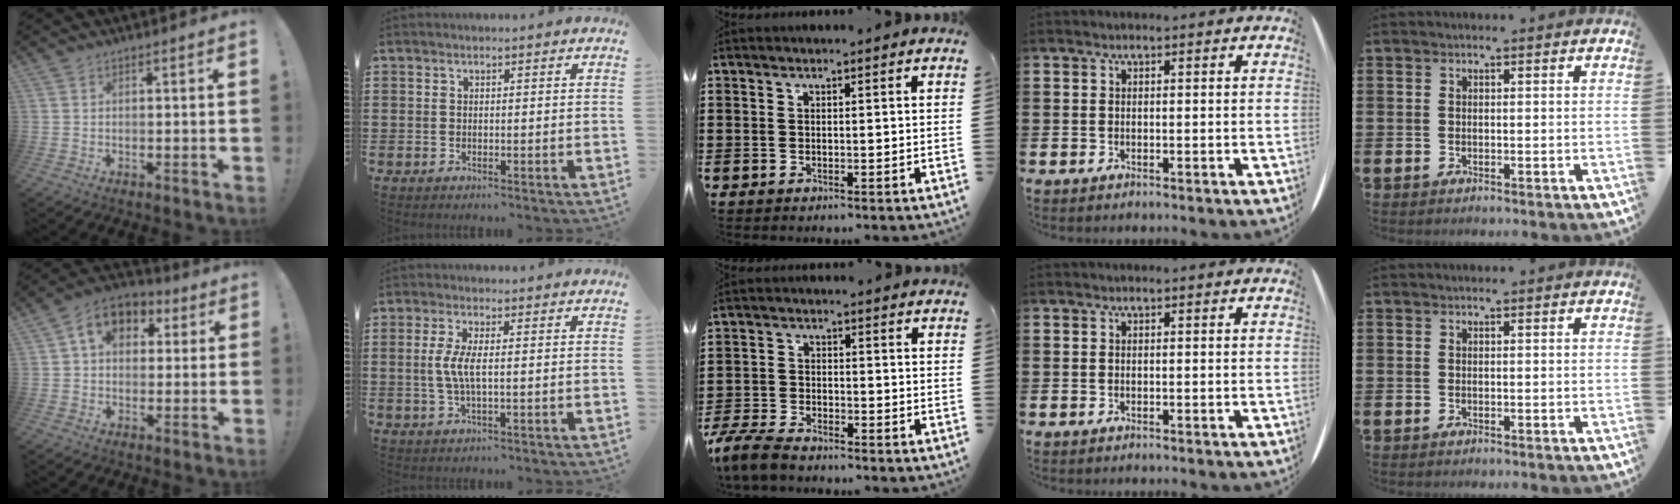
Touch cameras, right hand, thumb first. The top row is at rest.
{"thumb": {"total": 9.3, "force": [2.9, 6.8, 5.6], "torque": [-0.087, 0.004, 0.057]}, "index": {"total": 4.4, "force": [-0.2, 1.1, 4.3], "torque": [-0.106, -0.009, -0.015]}, "middle": {"total": 5.5, "force": [-4.9, 1.3, 1.9], "torque": [-0.062, -0.003, -0.105]}}